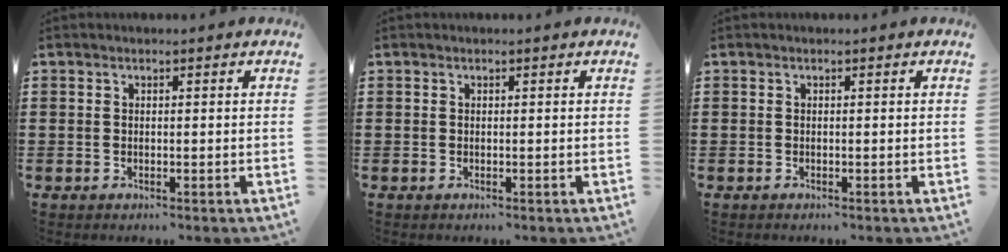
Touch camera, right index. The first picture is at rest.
{"total": 0.0}
{"total": 0.0}